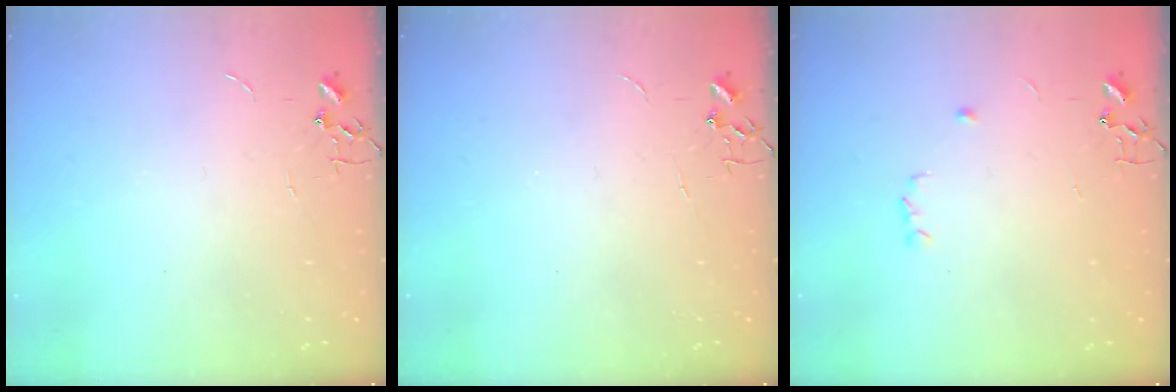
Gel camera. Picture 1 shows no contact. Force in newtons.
{"total": 0.0}
{"total": 3.7, "press": 3.7, "slide": 0.6}